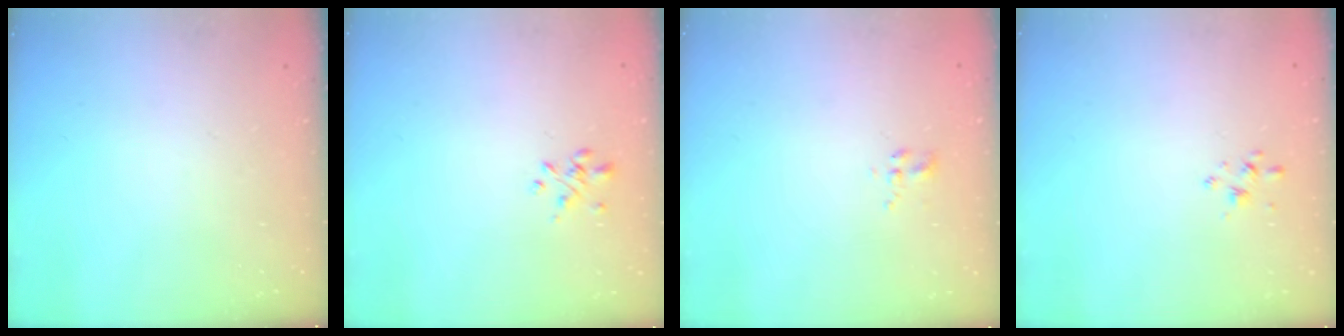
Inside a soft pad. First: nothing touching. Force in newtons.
{"total": 1.9, "press": 1.8, "slide": 0.6}
{"total": 2.3, "press": 2.0, "slide": 1.1}
{"total": 2.1, "press": 2.0, "slide": 0.7}